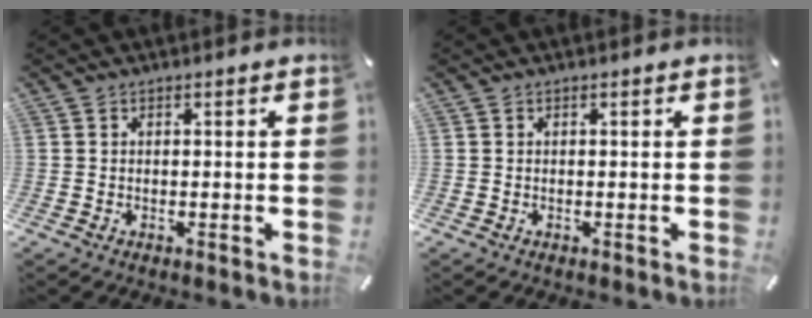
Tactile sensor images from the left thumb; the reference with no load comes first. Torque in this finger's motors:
{"motor_torque": [-0.02, -0.01, 0.00, 0.00, 0.00]}